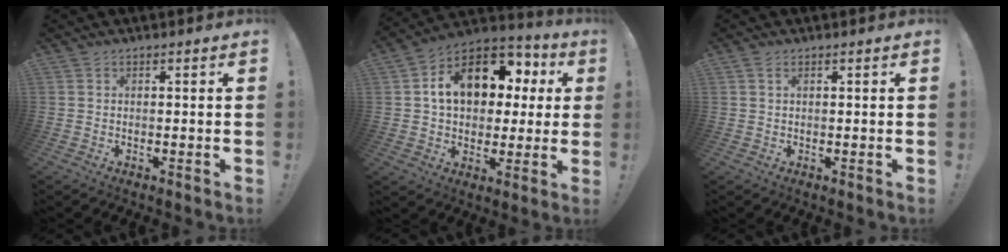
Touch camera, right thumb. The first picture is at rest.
{"total": 16.7, "force": [5.3, 11.5, 10.9], "torque": [-0.161, -0.016, 0.099]}
{"total": 1.1, "force": [0.5, 0.5, 0.9], "torque": [-0.019, 0.002, 0.008]}